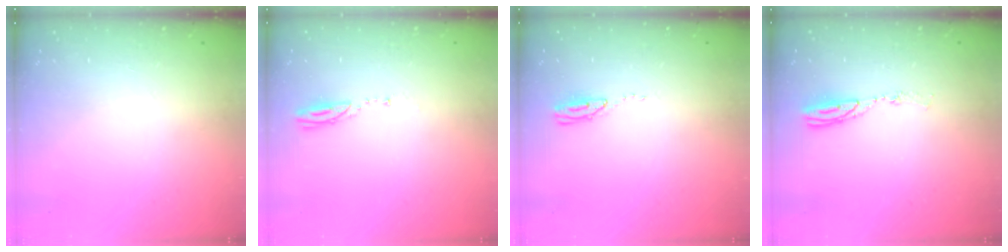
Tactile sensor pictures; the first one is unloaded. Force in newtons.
{"total": 3.1, "press": 3.1, "slide": 0.2}
{"total": 3.6, "press": 3.5, "slide": 0.3}
{"total": 5.2, "press": 5.2, "slide": 0.3}